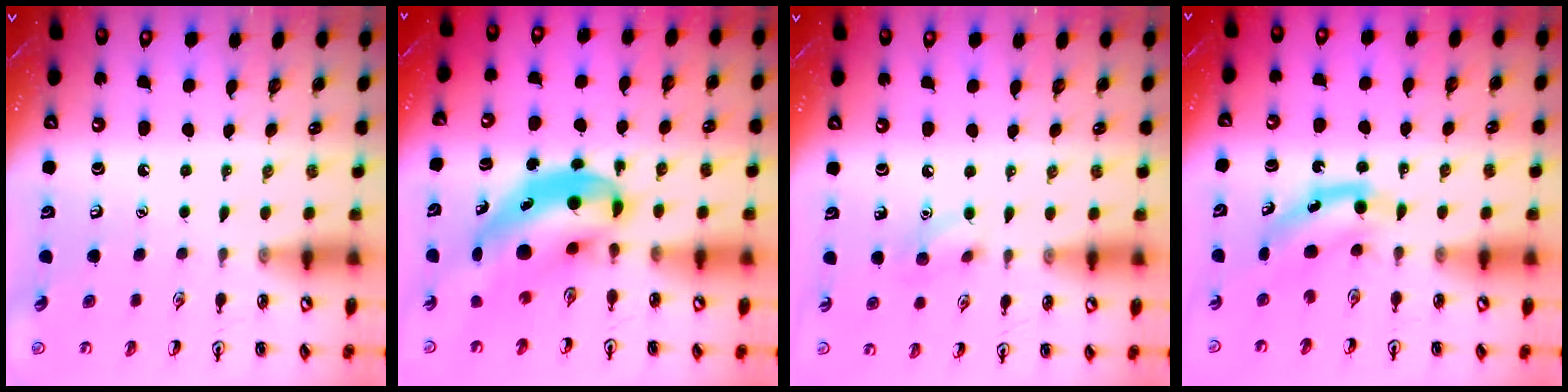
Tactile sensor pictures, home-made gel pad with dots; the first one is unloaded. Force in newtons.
{"total": 8.1, "press": 7.8, "slide": 2.0}
{"total": 6.9, "press": 6.6, "slide": 2.0}
{"total": 4.2, "press": 4.1, "slide": 0.8}